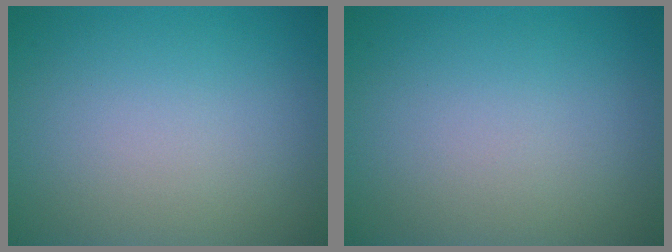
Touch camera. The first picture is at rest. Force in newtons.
{"total": 0.0}